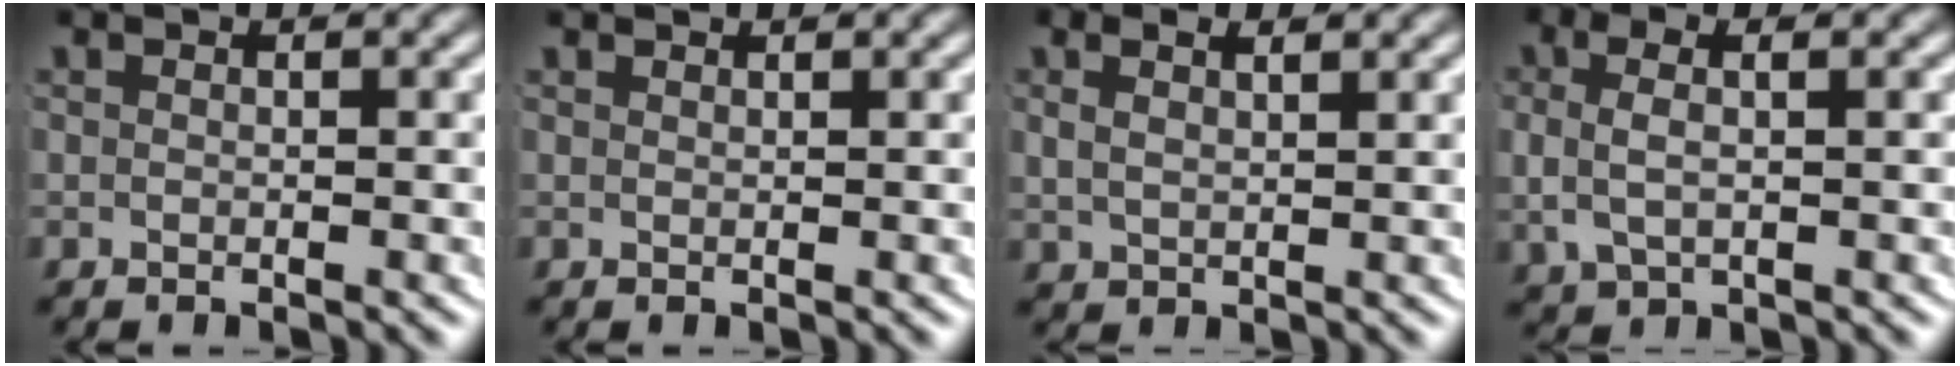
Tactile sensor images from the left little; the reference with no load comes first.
{"total": 0.6, "force": [0.6, -0.3, 0.0], "torque": [0.007, -0.002, 0.014]}
{"total": 1.8, "force": [1.3, 0.6, 1.0], "torque": [-0.020, -0.004, 0.031]}
{"total": 3.5, "force": [0.6, 2.0, 2.8], "torque": [-0.066, -0.001, 0.016]}